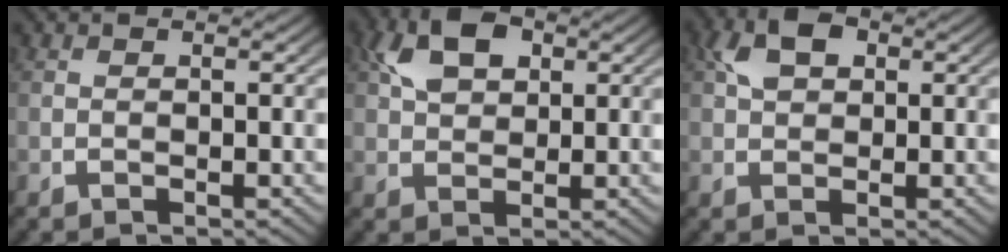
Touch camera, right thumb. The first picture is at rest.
{"total": 5.3, "force": [2.2, 3.3, 3.5], "torque": [-0.066, 0.001, 0.047]}
{"total": 4.3, "force": [1.6, 2.8, 2.8], "torque": [-0.054, 0.002, 0.032]}